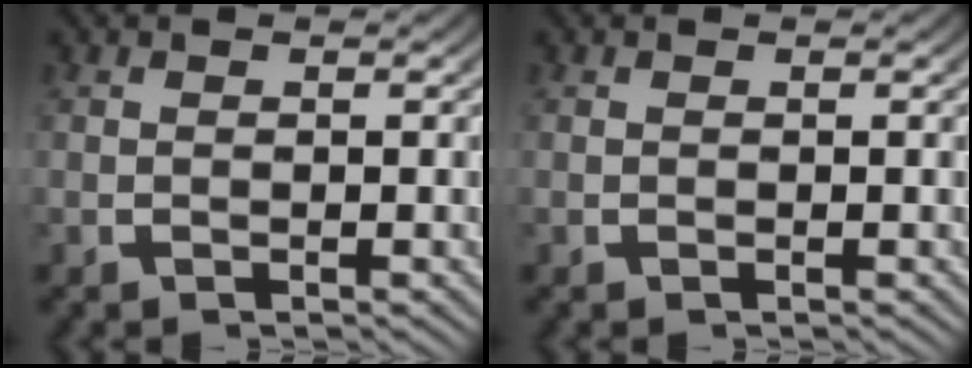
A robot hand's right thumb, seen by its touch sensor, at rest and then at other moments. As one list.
[{"total": 0.0}]